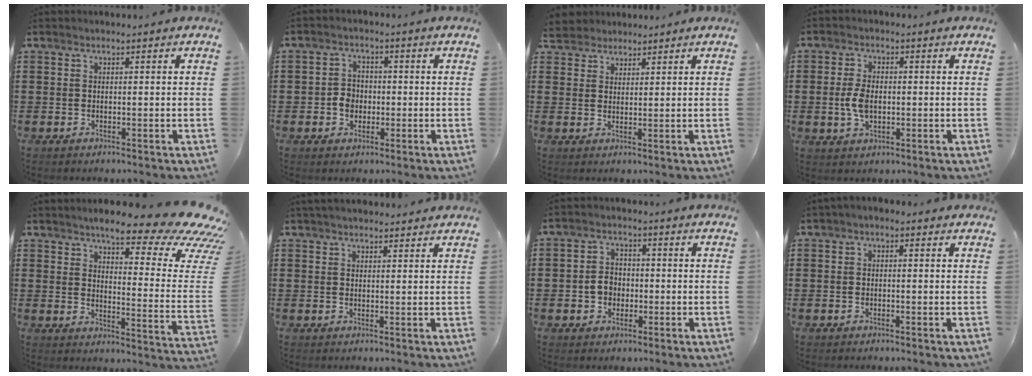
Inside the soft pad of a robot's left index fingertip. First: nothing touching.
{"total": 3.2, "force": [-0.9, 2.7, 1.5], "torque": [-0.036, 0.005, -0.020]}
{"total": 2.7, "force": [2.4, 1.1, -0.4], "torque": [-0.004, 0.003, 0.047]}
{"total": 4.6, "force": [-0.3, 2.6, 3.8], "torque": [-0.094, -0.001, -0.012]}
{"total": 11.8, "force": [8.7, 1.9, 7.7], "torque": [-0.130, -0.064, 0.141]}
{"total": 2.1, "force": [2.0, 0.3, 0.5], "torque": [-0.014, 0.002, 0.039]}
{"total": 3.7, "force": [-0.9, 3.0, 1.9], "torque": [-0.043, 0.007, -0.020]}
{"total": 0.9, "force": [-0.4, 0.5, 0.6], "torque": [-0.012, 0.001, -0.009]}